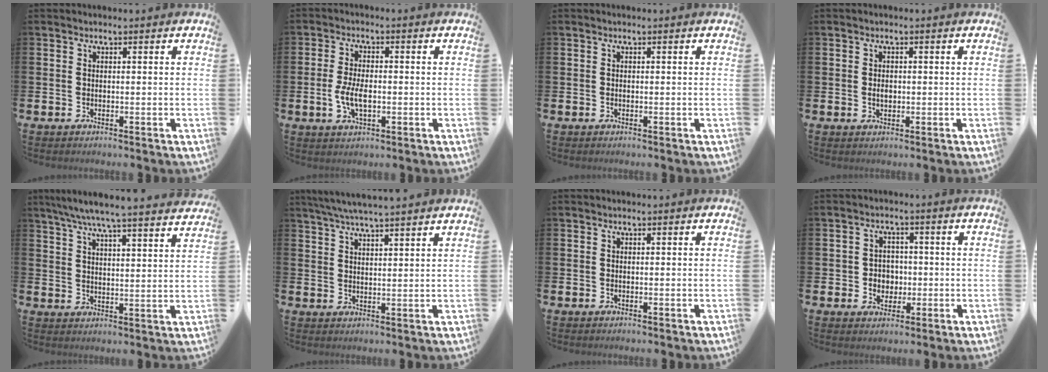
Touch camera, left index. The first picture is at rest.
{"total": 4.5, "force": [-0.6, 2.2, 3.8], "torque": [-0.069, 0.001, -0.014]}
{"total": 0.0}
{"total": 1.5, "force": [0.0, 1.0, 1.1], "torque": [-0.008, 0.001, -0.005]}
{"total": 6.9, "force": [6.5, -0.1, 2.4], "torque": [-0.071, -0.036, 0.114]}
{"total": 5.0, "force": [4.8, -0.4, 1.5], "torque": [-0.048, -0.013, 0.088]}
{"total": 0.0}
{"total": 3.1, "force": [-0.2, 3.0, 0.9], "torque": [-0.015, 0.002, -0.013]}